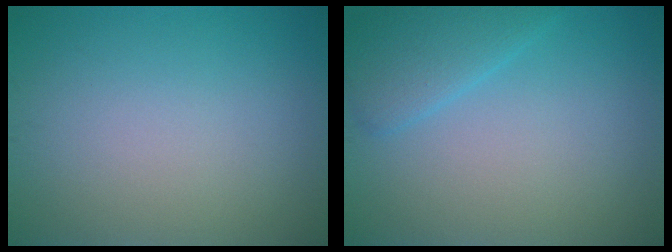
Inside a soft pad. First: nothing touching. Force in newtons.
{"total": 2.8, "press": 2.8, "slide": 0.2}